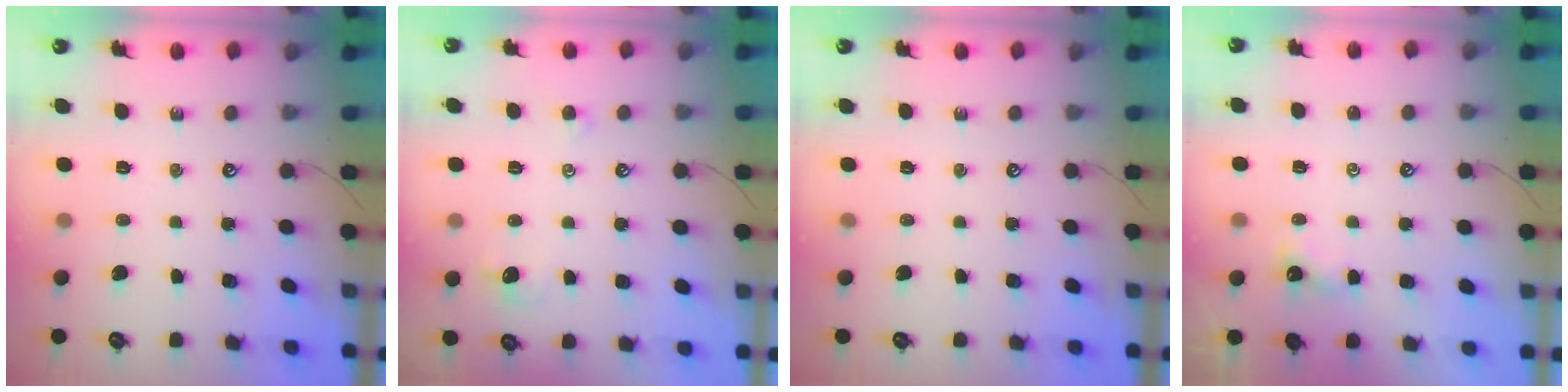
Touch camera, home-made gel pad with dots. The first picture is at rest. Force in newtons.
{"total": 1.0, "press": 0.8, "slide": 0.5}
{"total": 0.0}
{"total": 0.0}